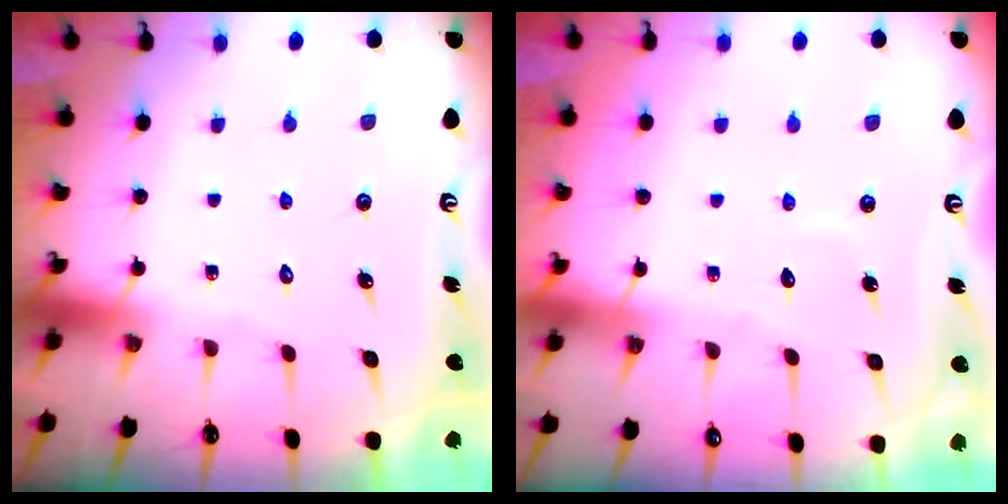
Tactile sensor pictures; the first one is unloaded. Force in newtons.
{"total": 3.1, "press": 3.1, "slide": 0.2}